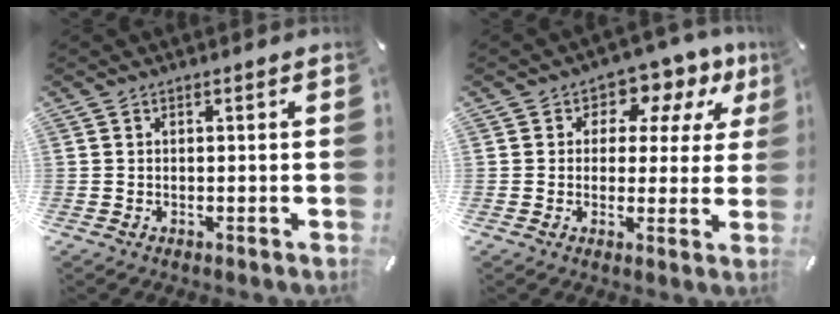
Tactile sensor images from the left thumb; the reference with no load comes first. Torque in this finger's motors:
{"motor_torque": [0.46, 0.17, 0.38, 0.36, 0.01]}